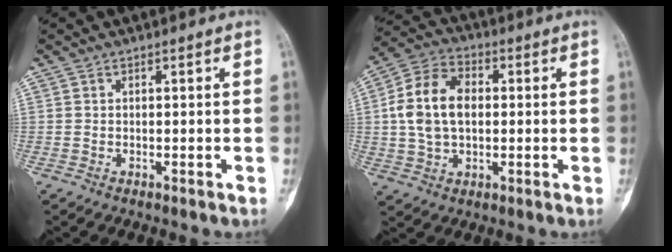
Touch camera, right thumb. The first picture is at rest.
{"total": 12.6, "force": [0.9, 8.3, 9.4], "torque": [-0.172, 0.021, 0.014]}